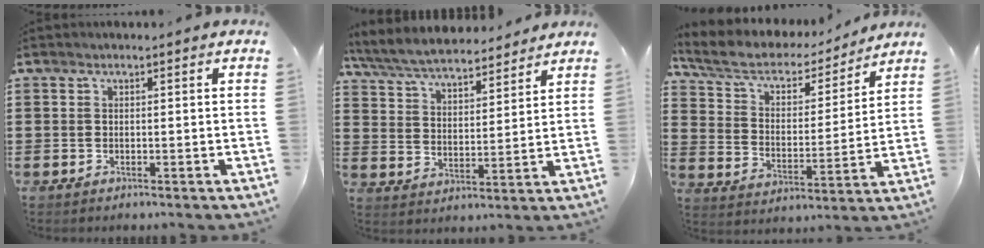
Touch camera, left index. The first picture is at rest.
{"total": 6.5, "force": [6.2, 0.9, 2.0], "torque": [-0.065, -0.031, 0.108]}
{"total": 6.2, "force": [4.9, 2.6, 2.7], "torque": [-0.077, -0.028, 0.081]}